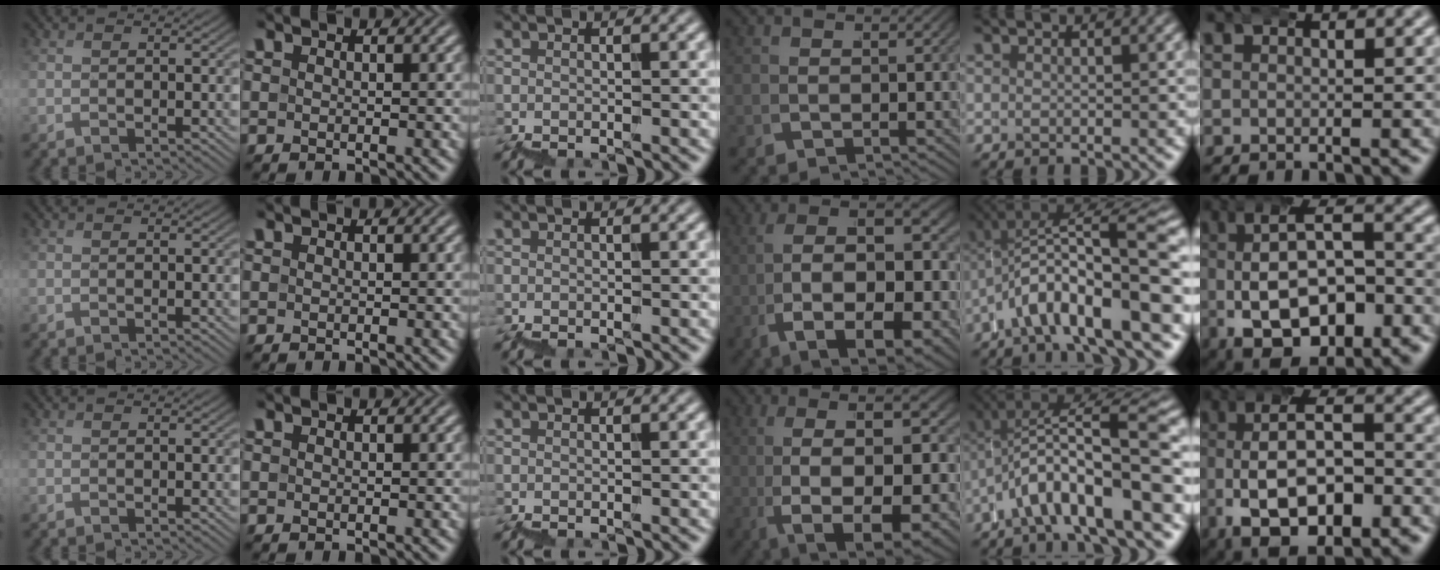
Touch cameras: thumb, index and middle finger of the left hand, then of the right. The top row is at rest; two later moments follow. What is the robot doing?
{"motion": "wrap", "object": "bubble wrap"}